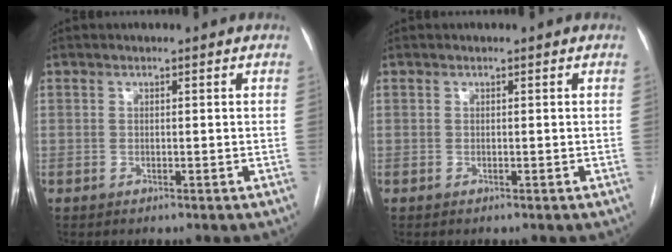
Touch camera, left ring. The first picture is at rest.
{"total": 0.0}